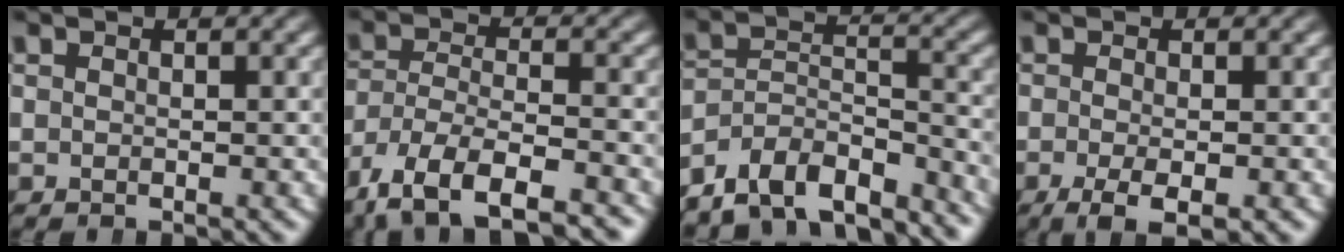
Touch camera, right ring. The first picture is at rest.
{"total": 9.6, "force": [-5.7, 5.3, 5.6], "torque": [-0.125, -0.056, -0.065]}
{"total": 11.9, "force": [-9.2, 6.4, 4.1], "torque": [-0.089, -0.050, -0.143]}
{"total": 4.4, "force": [-2.7, 1.7, 2.9], "torque": [-0.061, -0.024, -0.033]}